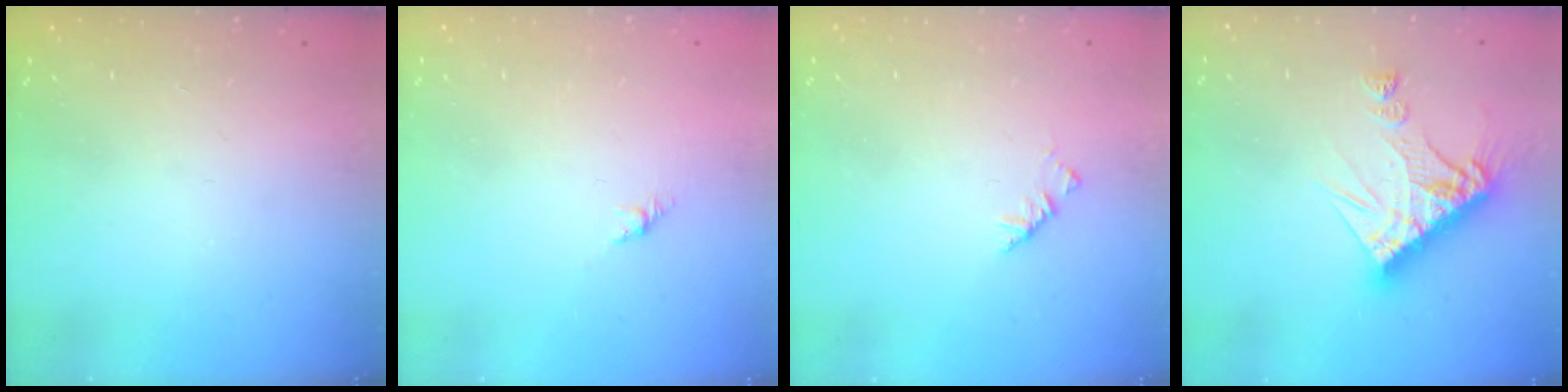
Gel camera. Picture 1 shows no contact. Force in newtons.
{"total": 2.7, "press": 2.6, "slide": 0.7}
{"total": 3.4, "press": 3.3, "slide": 0.7}
{"total": 13.9, "press": 13.9, "slide": 1.4}